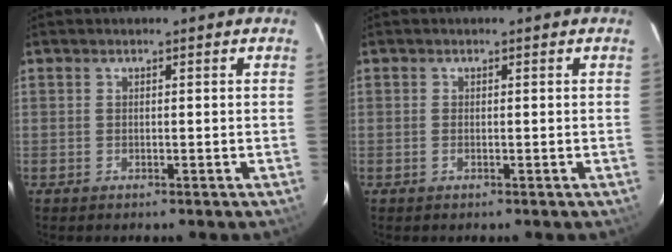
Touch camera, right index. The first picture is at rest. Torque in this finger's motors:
{"motor_torque": [-0.15, -0.04, -0.10, 0.00]}